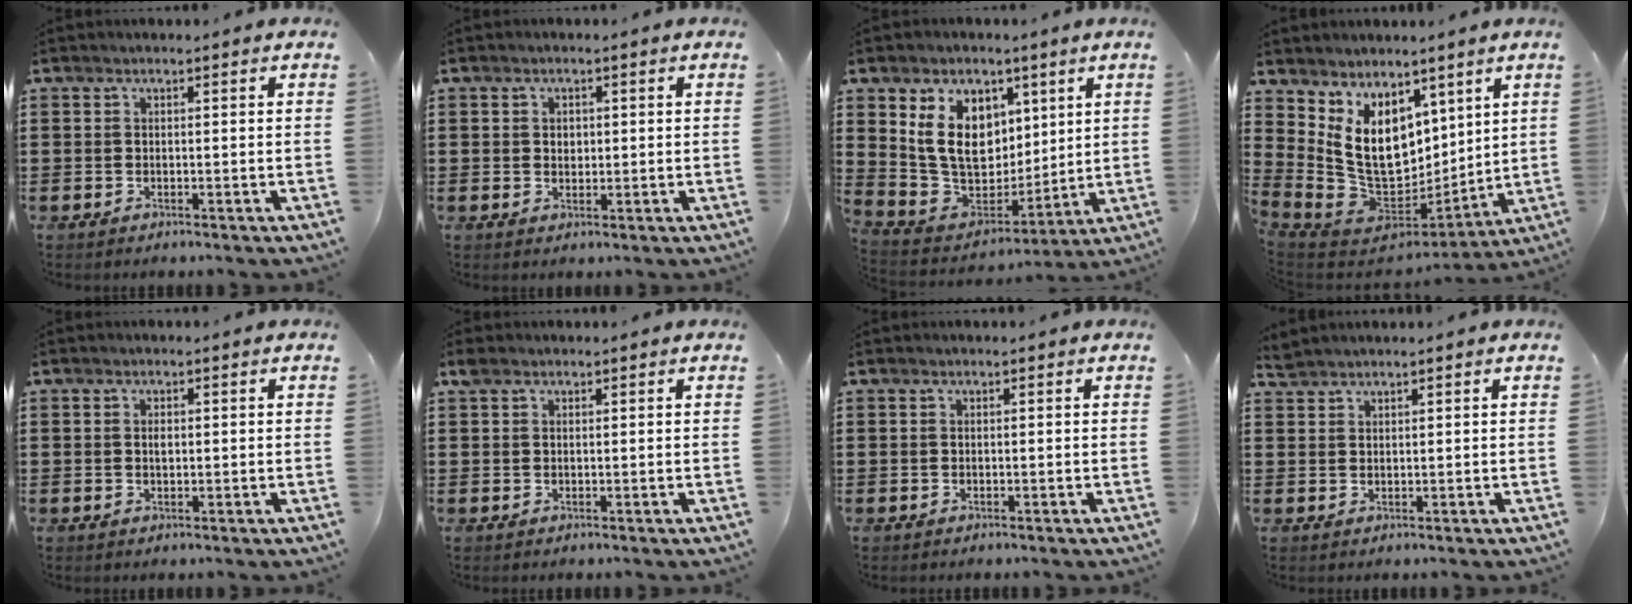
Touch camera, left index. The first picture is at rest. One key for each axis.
{"total": 1.3, "fx": 0.4, "fy": 1.0, "fz": 0.6, "tx": -0.007, "ty": 0.004, "tz": 0.005}
{"total": 11.6, "fx": 4.9, "fy": 8.5, "fz": 6.2, "tx": -0.165, "ty": -0.010, "tz": 0.098}
{"total": 12.8, "fx": 4.8, "fy": 9.0, "fz": 7.8, "tx": -0.197, "ty": -0.044, "tz": 0.099}
{"total": 1.1, "fx": 0.1, "fy": 0.5, "fz": 0.9, "tx": -0.020, "ty": 0.003, "tz": 0.001}
{"total": 0.9, "fx": 0.5, "fy": 0.6, "fz": 0.5, "tx": -0.013, "ty": 0.005, "tz": 0.010}
{"total": 0.0}
{"total": 1.4, "fx": 1.4, "fy": 0.0, "fz": 0.2, "tx": -0.007, "ty": -0.001, "tz": 0.028}